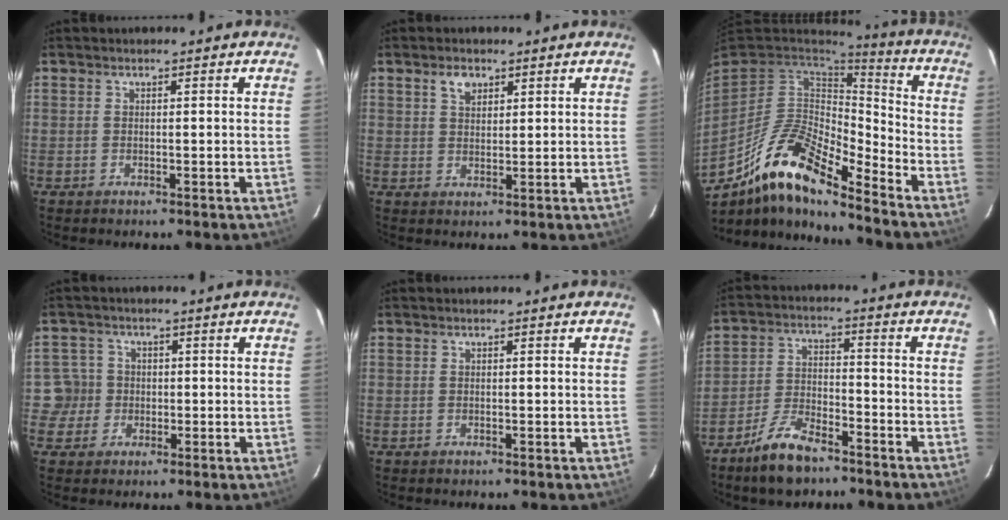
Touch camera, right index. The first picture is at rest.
{"total": 3.0, "force": [1.9, 1.5, 1.7], "torque": [-0.027, 0.007, 0.035]}
{"total": 16.6, "force": [-11.7, 4.2, 11.0], "torque": [-0.208, -0.013, -0.227]}
{"total": 3.8, "force": [-0.5, 3.8, 0.0], "torque": [0.011, 0.015, -0.009]}
{"total": 0.0}
{"total": 9.4, "force": [-7.2, 3.2, 5.1], "torque": [-0.117, 0.000, -0.135]}